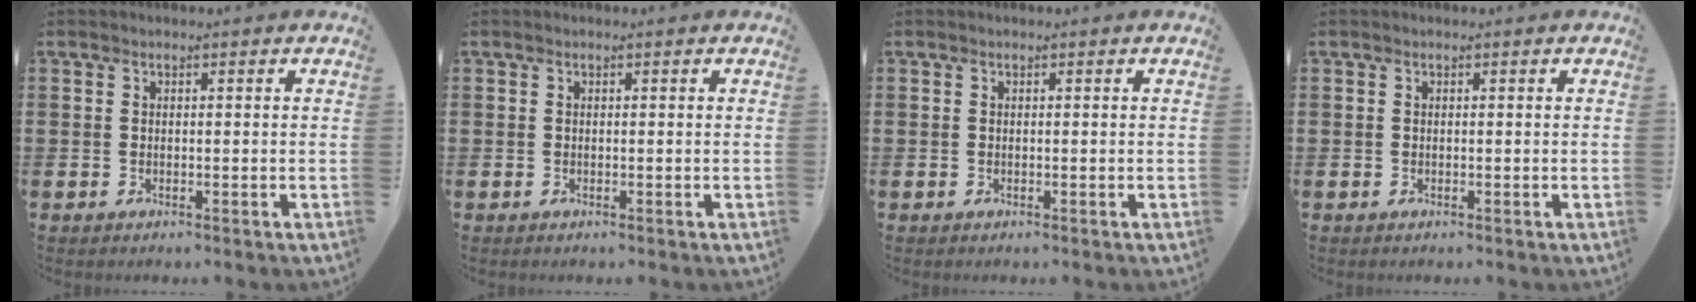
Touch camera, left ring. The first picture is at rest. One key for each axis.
{"total": 0.0}
{"total": 0.0}
{"total": 0.0}